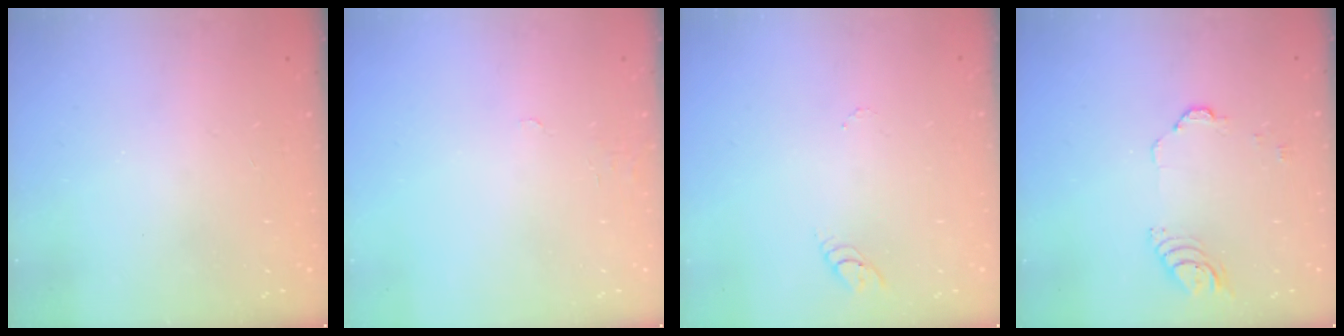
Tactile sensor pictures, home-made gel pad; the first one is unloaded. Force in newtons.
{"total": 4.3, "press": 4.3, "slide": 0.3}
{"total": 2.9, "press": 2.9, "slide": 0.2}
{"total": 4.2, "press": 4.2, "slide": 0.4}